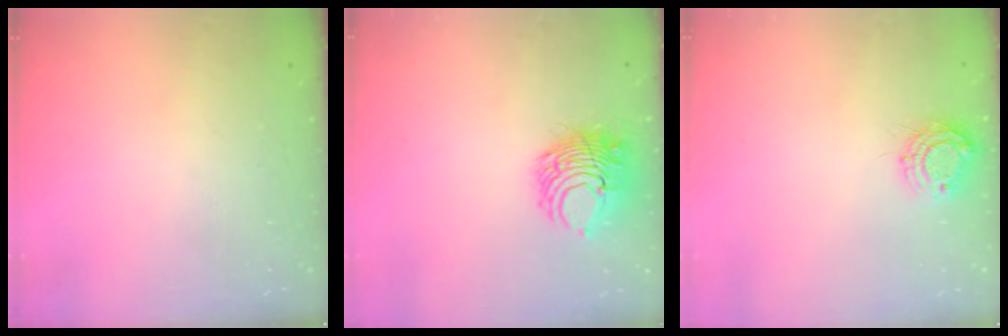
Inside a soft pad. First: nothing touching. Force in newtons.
{"total": 8.6, "press": 8.5, "slide": 1.1}
{"total": 8.8, "press": 8.8, "slide": 0.8}